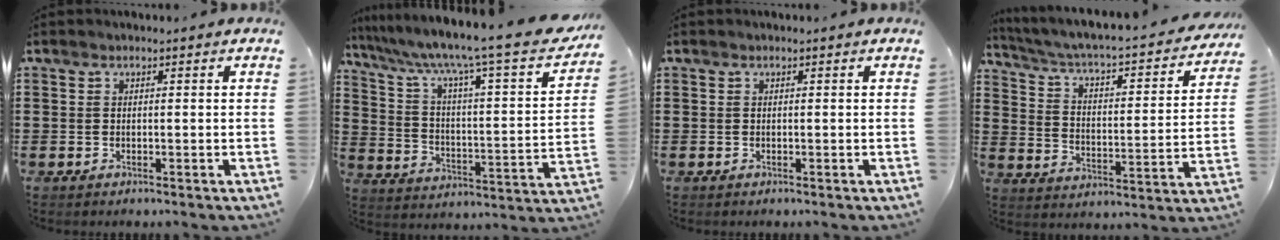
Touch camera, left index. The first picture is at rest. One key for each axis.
{"total": 9.9, "fx": 7.5, "fy": 0.2, "fz": 6.6, "tx": -0.147, "ty": -0.058, "tz": 0.111}
{"total": 0.0}
{"total": 3.4, "fx": 2.5, "fy": 0.5, "fz": 2.1, "tx": -0.057, "ty": -0.033, "tz": 0.031}